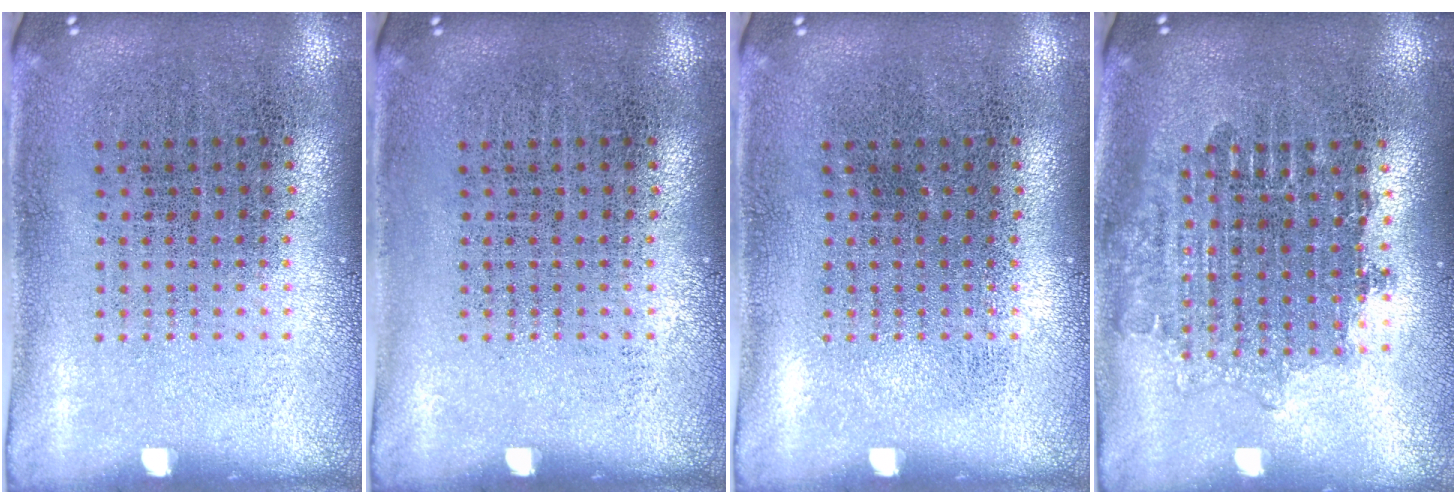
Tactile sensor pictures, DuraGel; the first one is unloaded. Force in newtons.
{"total": 0.0}
{"total": 0.0}
{"total": 1.7, "press": 1.4, "slide": 1.0}